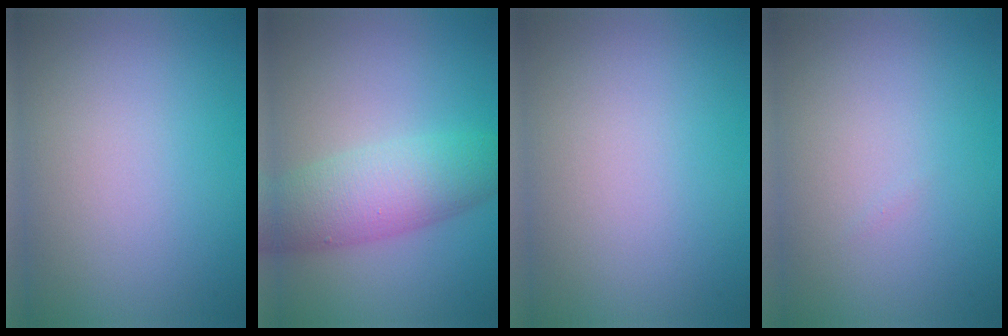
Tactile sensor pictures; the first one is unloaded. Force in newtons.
{"total": 6.1, "press": 6.1, "slide": 0.1}
{"total": 0.0}
{"total": 0.0}